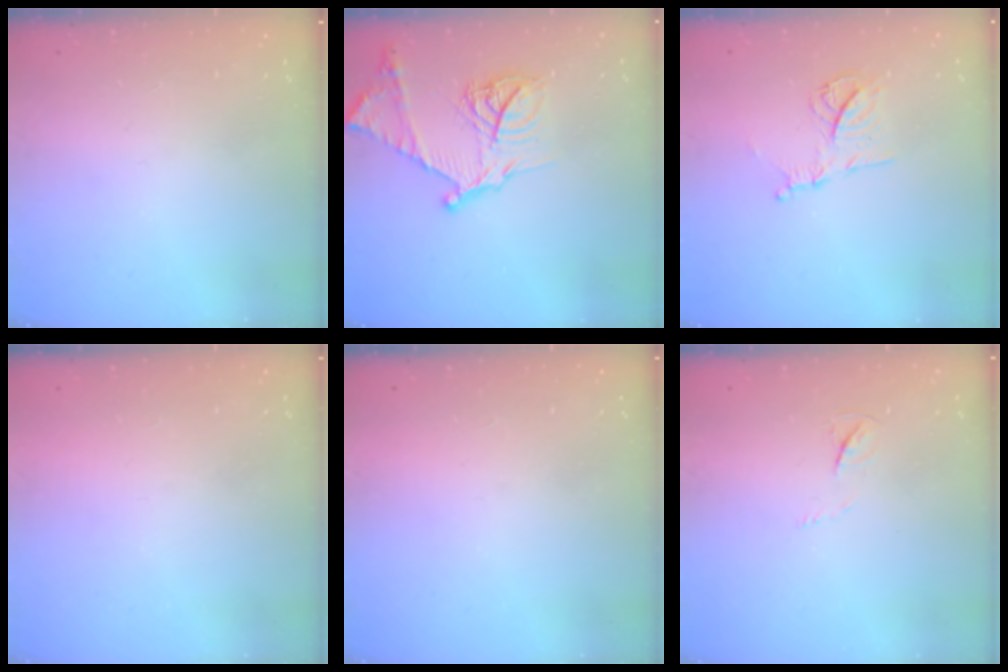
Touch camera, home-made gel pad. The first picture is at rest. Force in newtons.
{"total": 19.1, "press": 19.0, "slide": 1.7}
{"total": 11.0, "press": 10.9, "slide": 1.1}
{"total": 1.6, "press": 1.6, "slide": 0.1}
{"total": 1.5, "press": 1.5, "slide": 0.1}
{"total": 3.6, "press": 3.6, "slide": 0.5}